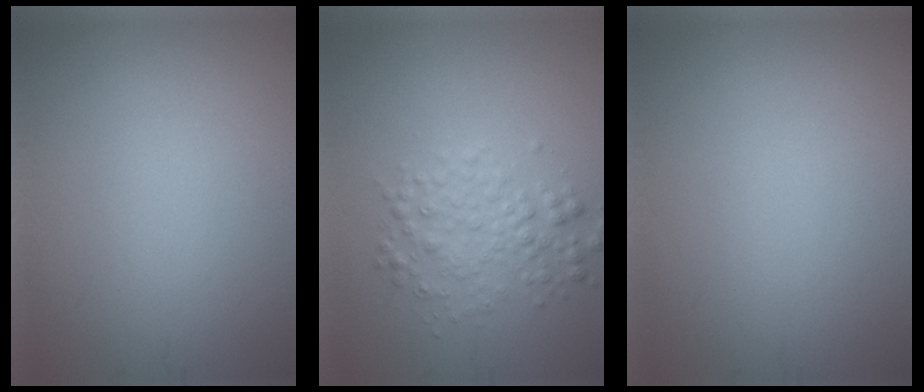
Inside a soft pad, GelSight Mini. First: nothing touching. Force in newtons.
{"total": 3.2, "press": 3.2, "slide": 0.0}
{"total": 0.0}